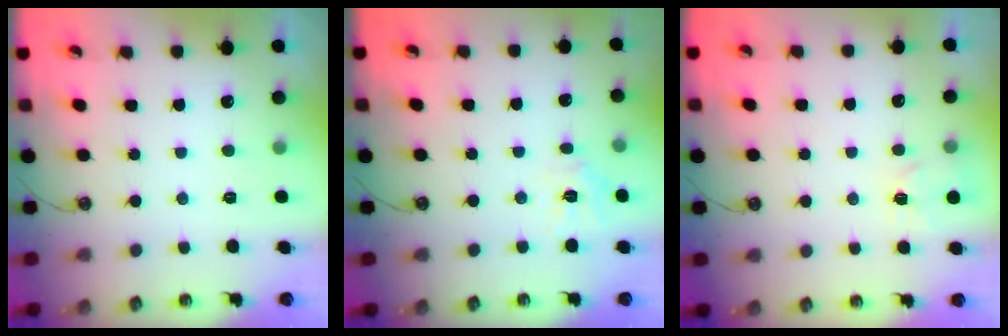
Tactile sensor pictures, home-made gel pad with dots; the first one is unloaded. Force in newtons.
{"total": 6.3, "press": 6.2, "slide": 0.5}
{"total": 4.9, "press": 4.8, "slide": 0.5}